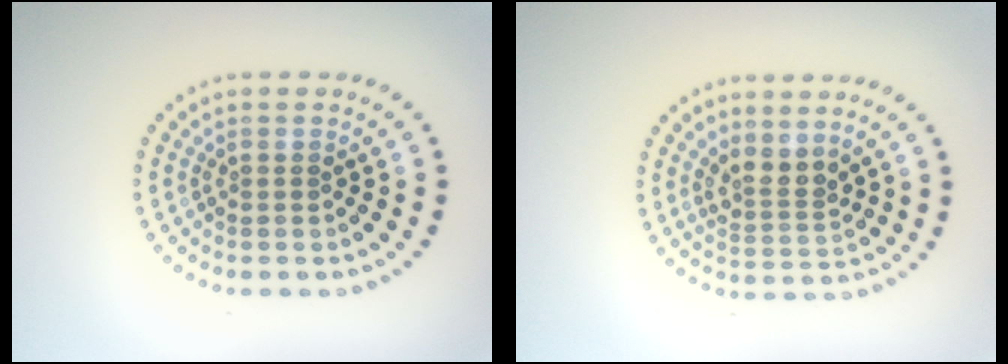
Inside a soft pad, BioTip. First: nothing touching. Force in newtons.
{"total": 2.5, "press": 1.8, "slide": 1.8}